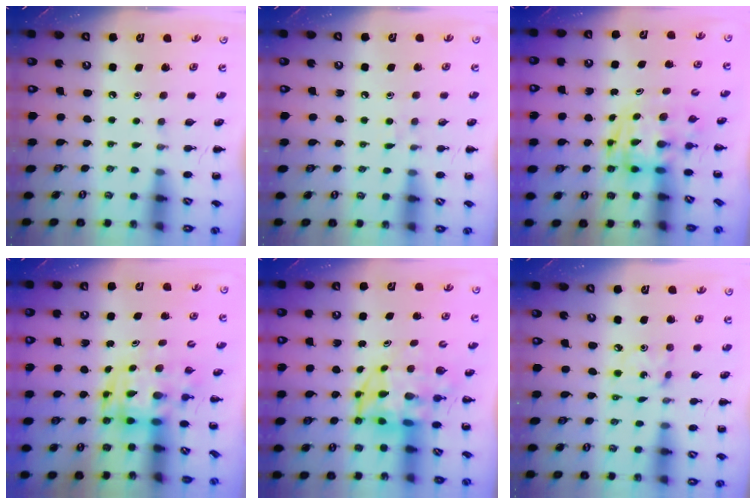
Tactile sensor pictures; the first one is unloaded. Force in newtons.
{"total": 5.2, "press": 4.9, "slide": 1.7}
{"total": 2.7, "press": 2.6, "slide": 0.5}
{"total": 3.6, "press": 3.5, "slide": 0.7}
{"total": 4.5, "press": 4.2, "slide": 1.5}
{"total": 3.1, "press": 3.1, "slide": 0.2}